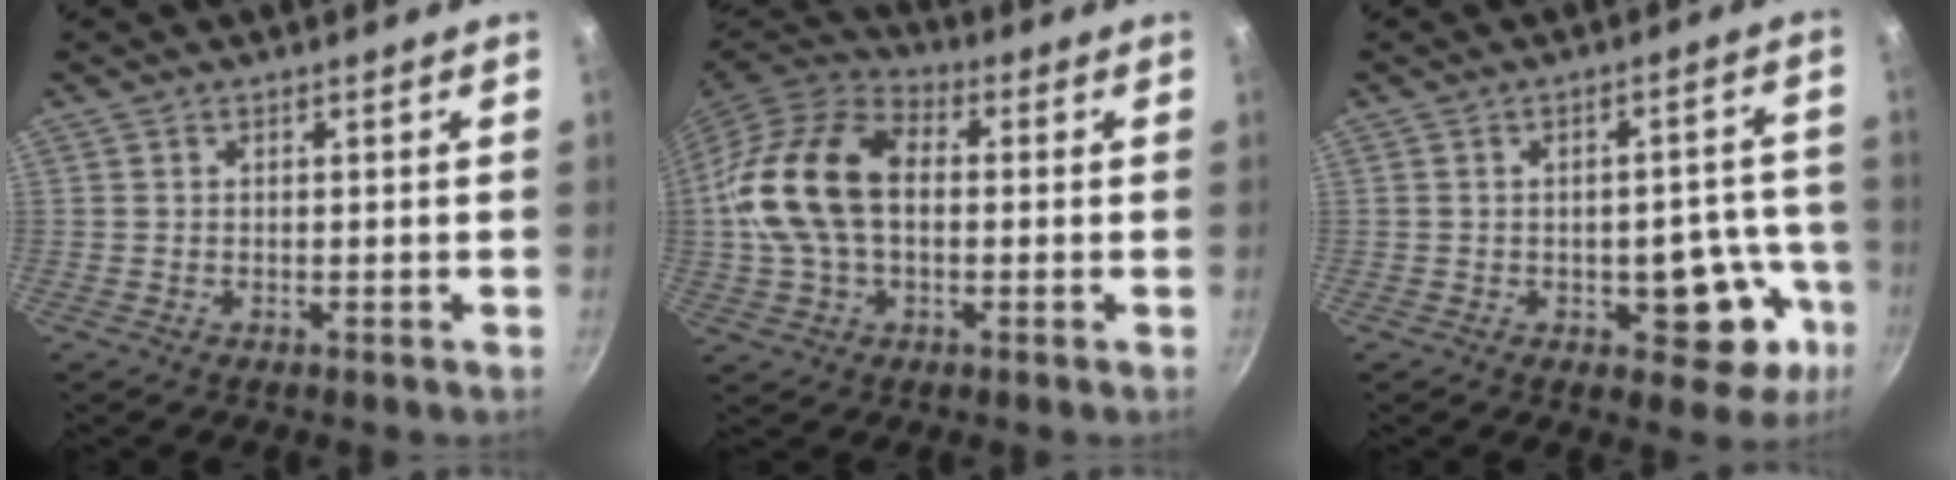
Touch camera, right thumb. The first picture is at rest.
{"total": 17.6, "force": [0.5, 11.6, 13.3], "torque": [-0.241, 0.033, -0.003]}
{"total": 11.6, "force": [-4.0, 6.4, 8.9], "torque": [-0.046, 0.028, -0.046]}